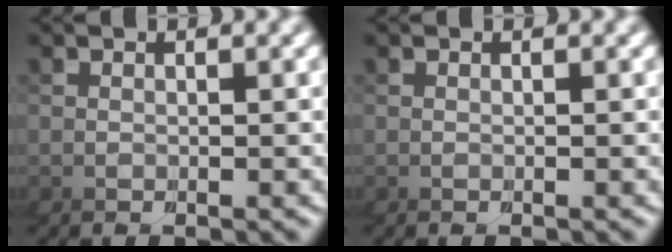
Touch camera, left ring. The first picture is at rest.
{"total": 0.0}